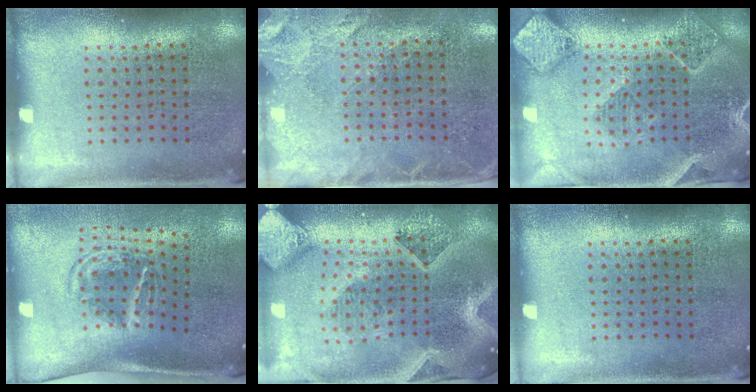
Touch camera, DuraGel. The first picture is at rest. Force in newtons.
{"total": 2.5, "press": 2.1, "slide": 1.3}
{"total": 2.4, "press": 2.2, "slide": 0.8}
{"total": 1.8, "press": 1.1, "slide": 1.4}
{"total": 4.0, "press": 3.2, "slide": 2.5}
{"total": 0.0}